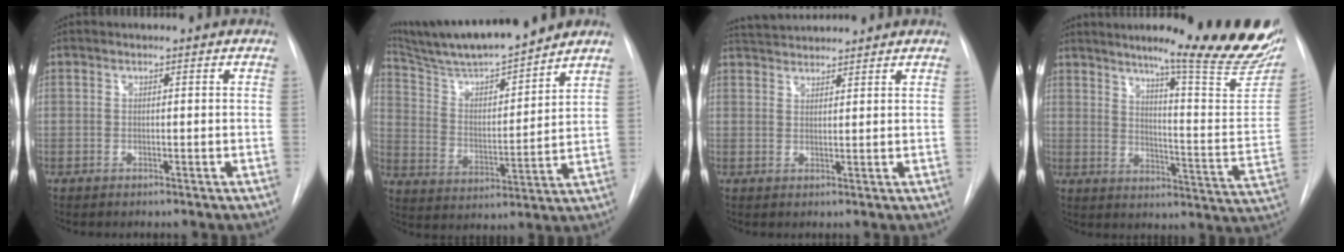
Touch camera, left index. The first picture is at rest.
{"total": 17.7, "force": [15.9, 1.1, 7.8], "torque": [-0.140, 0.002, 0.271]}
{"total": 5.3, "force": [5.2, 0.4, 1.0], "torque": [-0.025, 0.035, 0.090]}
{"total": 24.3, "force": [19.2, 0.7, 14.8], "torque": [-0.187, -0.081, 0.238]}